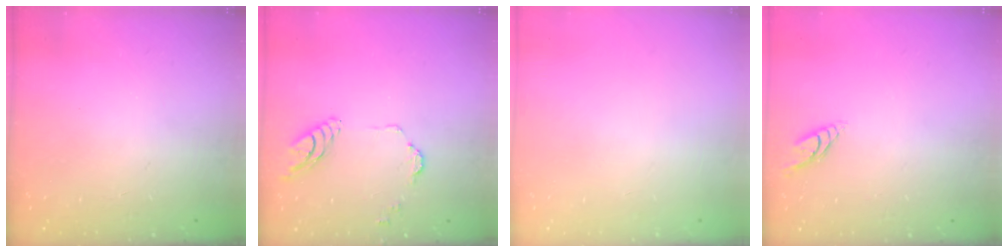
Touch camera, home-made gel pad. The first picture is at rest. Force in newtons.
{"total": 10.1, "press": 10.1, "slide": 1.0}
{"total": 0.0}
{"total": 5.5, "press": 5.5, "slide": 0.3}